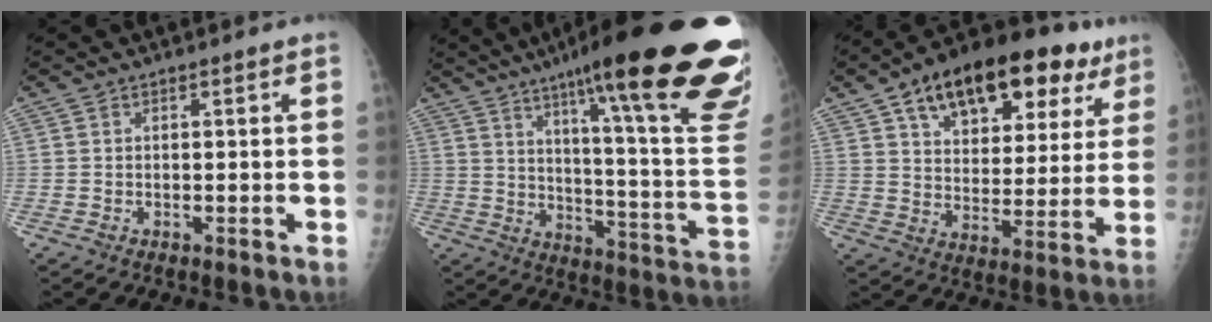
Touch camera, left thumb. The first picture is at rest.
{"total": 34.1, "force": [21.6, 4.5, 26.0], "torque": [-0.270, -0.082, 0.301]}
{"total": 24.7, "force": [13.3, 13.0, 16.3], "torque": [-0.208, 0.001, 0.200]}